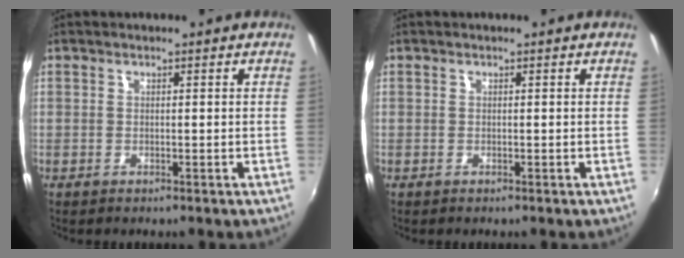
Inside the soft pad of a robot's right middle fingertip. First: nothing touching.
{"total": 0.0}